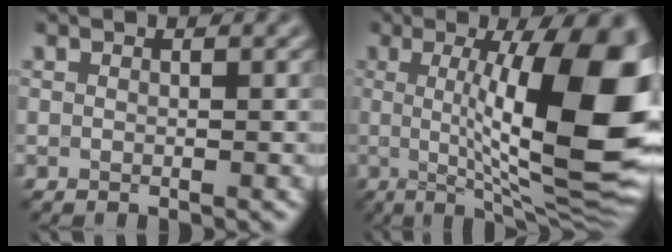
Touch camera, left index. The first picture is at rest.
{"total": 14.7, "force": [1.0, 3.4, 14.3], "torque": [-0.176, -0.001, 0.014]}